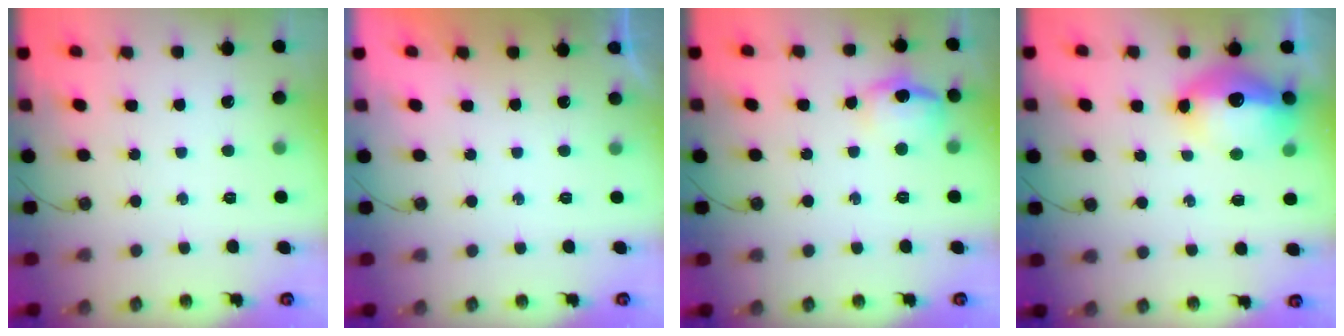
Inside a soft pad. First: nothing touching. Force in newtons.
{"total": 0.0}
{"total": 12.0, "press": 11.9, "slide": 0.9}
{"total": 20.4, "press": 16.2, "slide": 12.4}